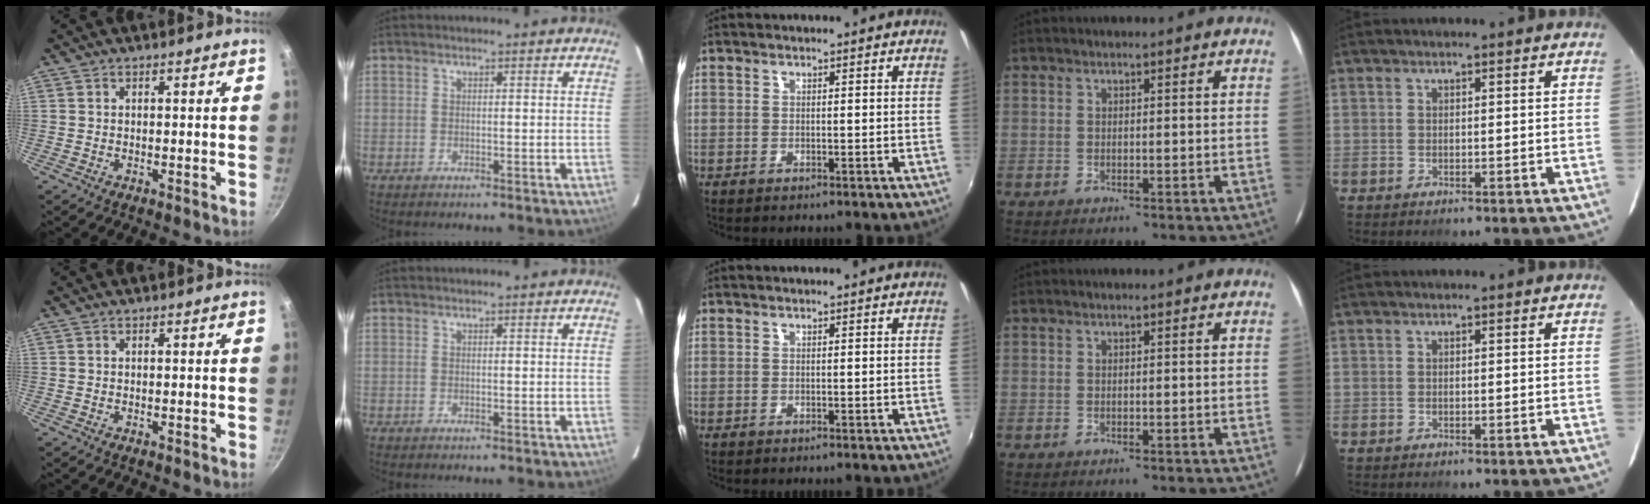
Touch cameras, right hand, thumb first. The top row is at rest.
{}